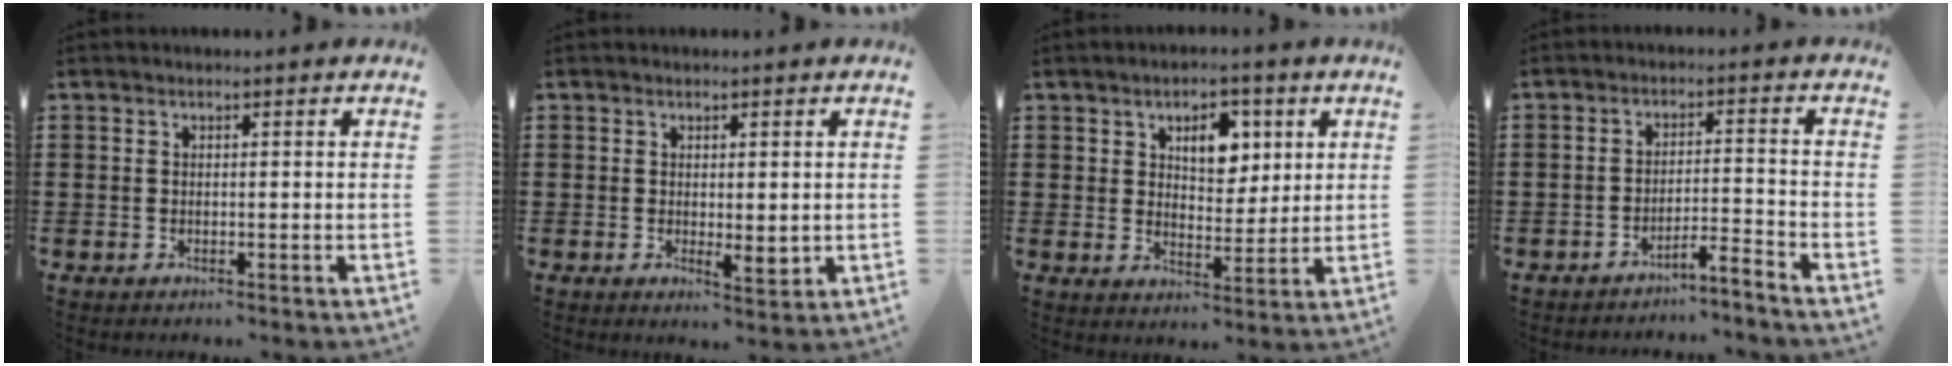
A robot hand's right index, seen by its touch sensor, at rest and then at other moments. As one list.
[{"total": 2.9, "force": [0.0, 1.3, 2.6], "torque": [-0.040, -0.002, -0.001]}, {"total": 6.2, "force": [2.8, 3.8, 4.0], "torque": [-0.067, 0.007, 0.043]}, {"total": 3.7, "force": [-3.5, -0.6, 0.8], "torque": [-0.017, -0.004, -0.073]}]